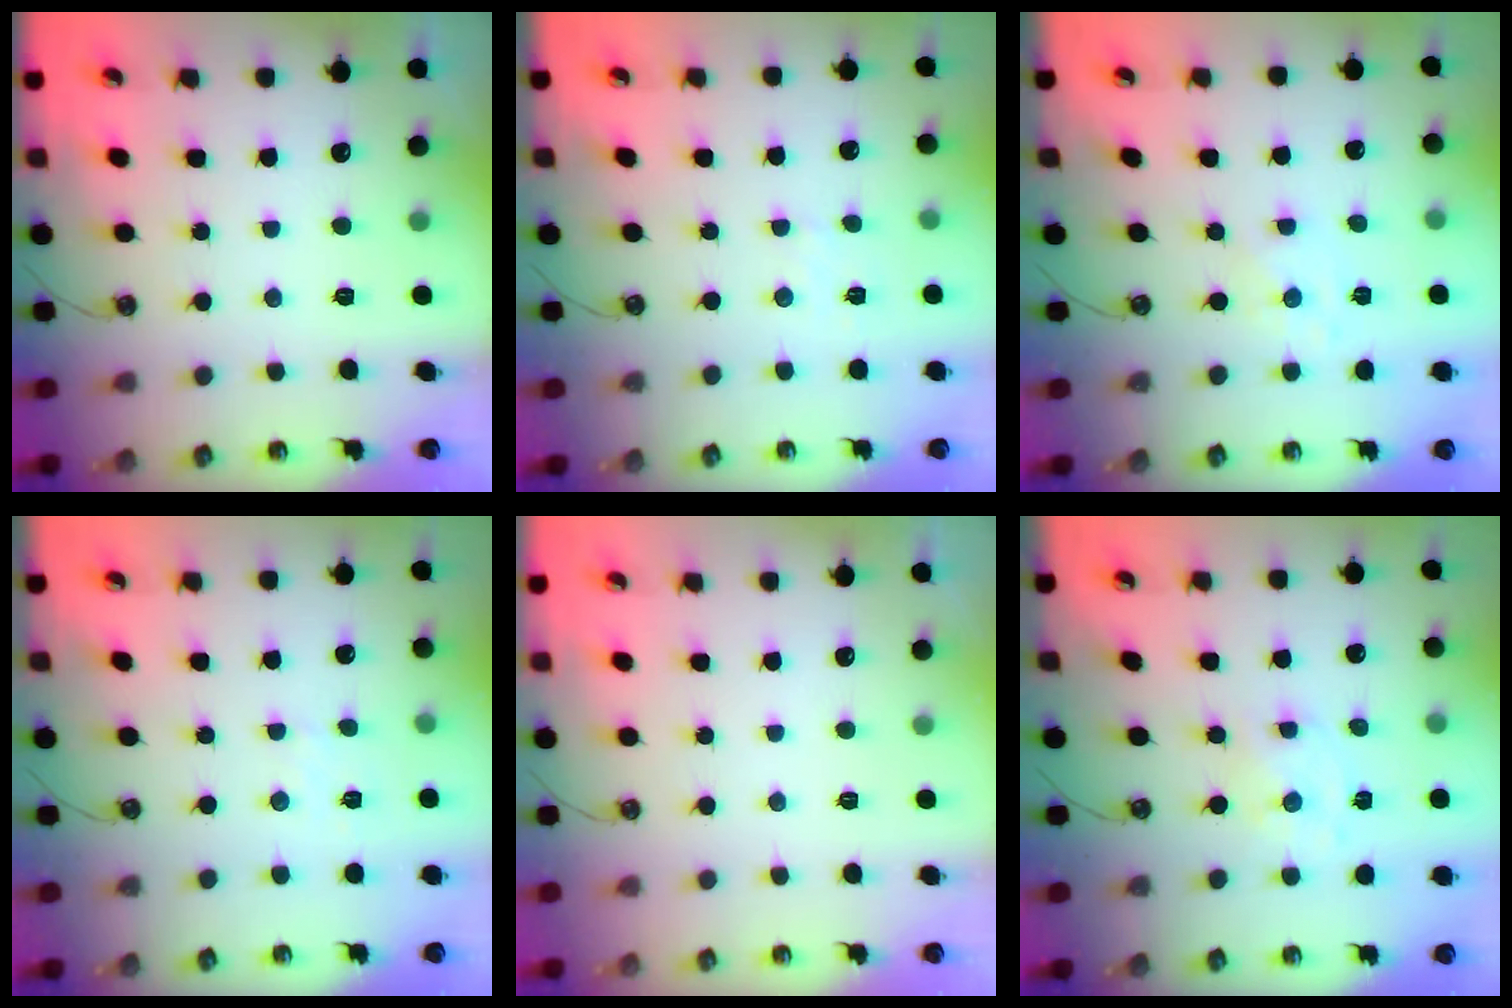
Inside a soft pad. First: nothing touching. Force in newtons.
{"total": 2.8, "press": 2.7, "slide": 0.5}
{"total": 1.7, "press": 1.6, "slide": 0.2}
{"total": 2.8, "press": 2.7, "slide": 0.5}
{"total": 0.0}
{"total": 1.4, "press": 1.4, "slide": 0.2}